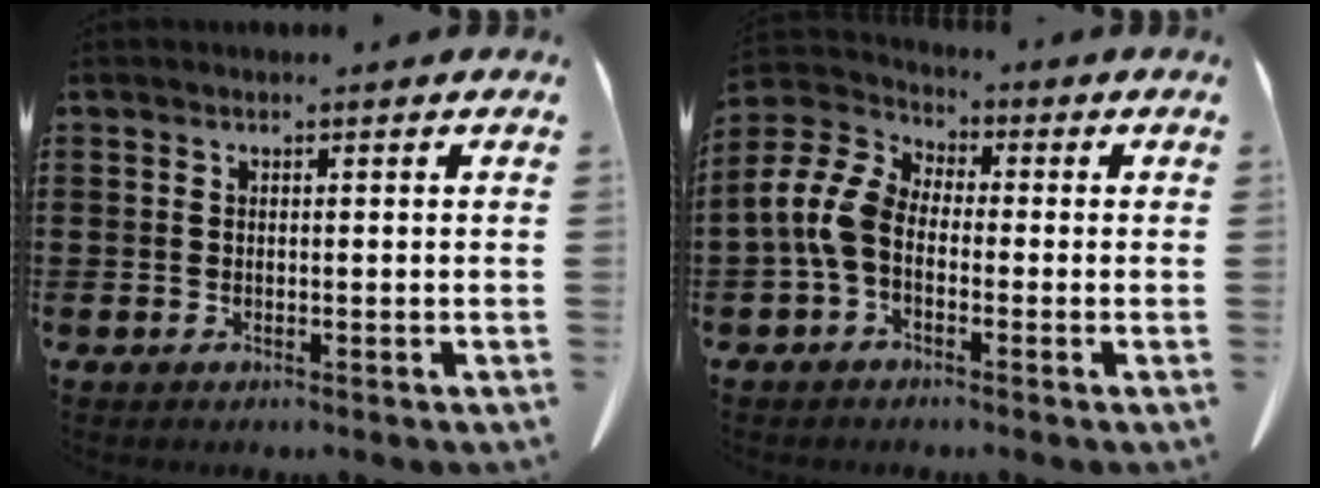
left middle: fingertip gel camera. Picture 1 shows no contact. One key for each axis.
{"total": 7.8, "fx": -1.9, "fy": 4.9, "fz": 5.7, "tx": -0.156, "ty": -0.008, "tz": -0.046}